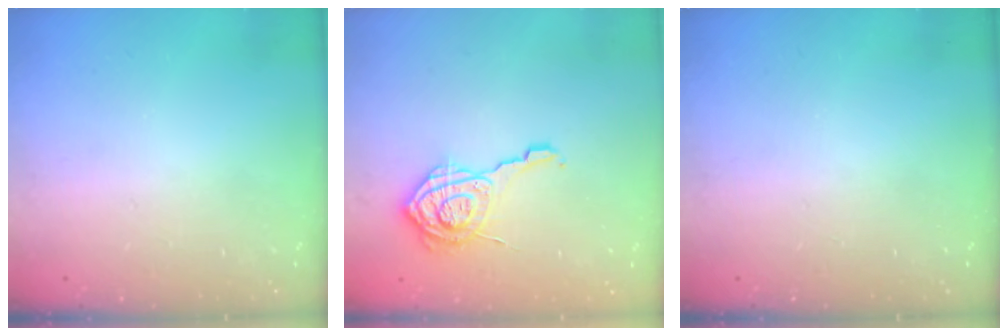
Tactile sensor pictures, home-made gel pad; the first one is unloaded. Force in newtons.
{"total": 11.7, "press": 11.6, "slide": 0.7}
{"total": 0.0}